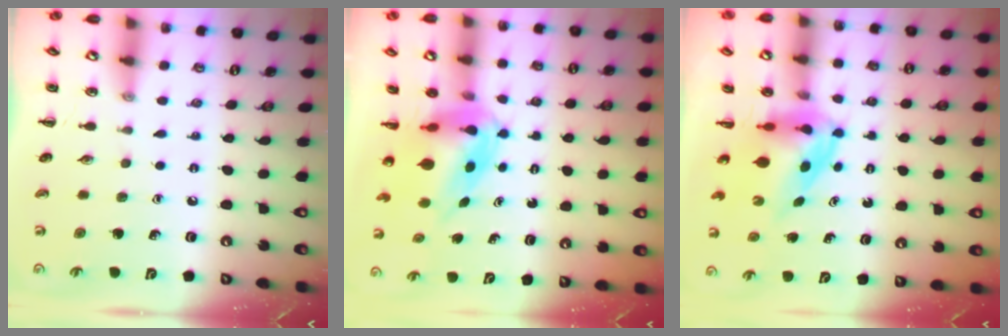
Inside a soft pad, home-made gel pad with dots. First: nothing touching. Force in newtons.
{"total": 6.4, "press": 6.1, "slide": 1.9}
{"total": 3.7, "press": 3.6, "slide": 0.8}